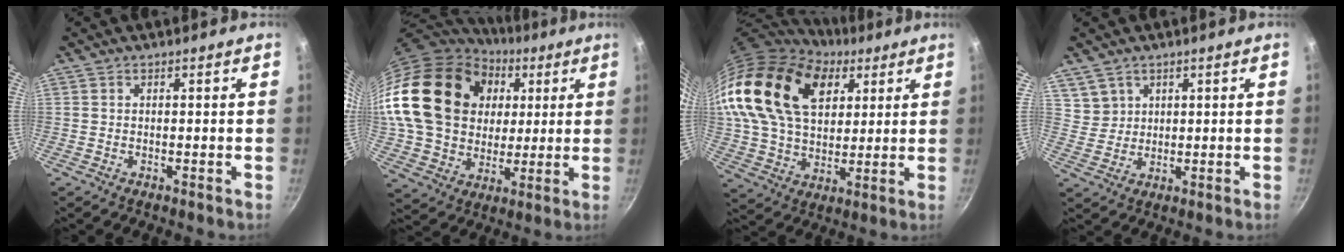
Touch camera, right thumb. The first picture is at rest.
{"total": 25.8, "force": [6.4, 20.2, 14.7], "torque": [-0.251, 0.011, 0.121]}
{"total": 24.0, "force": [11.7, 14.7, 14.9], "torque": [-0.243, -0.020, 0.210]}
{"total": 4.2, "force": [2.5, 3.4, 0.3], "torque": [0.019, 0.002, 0.051]}